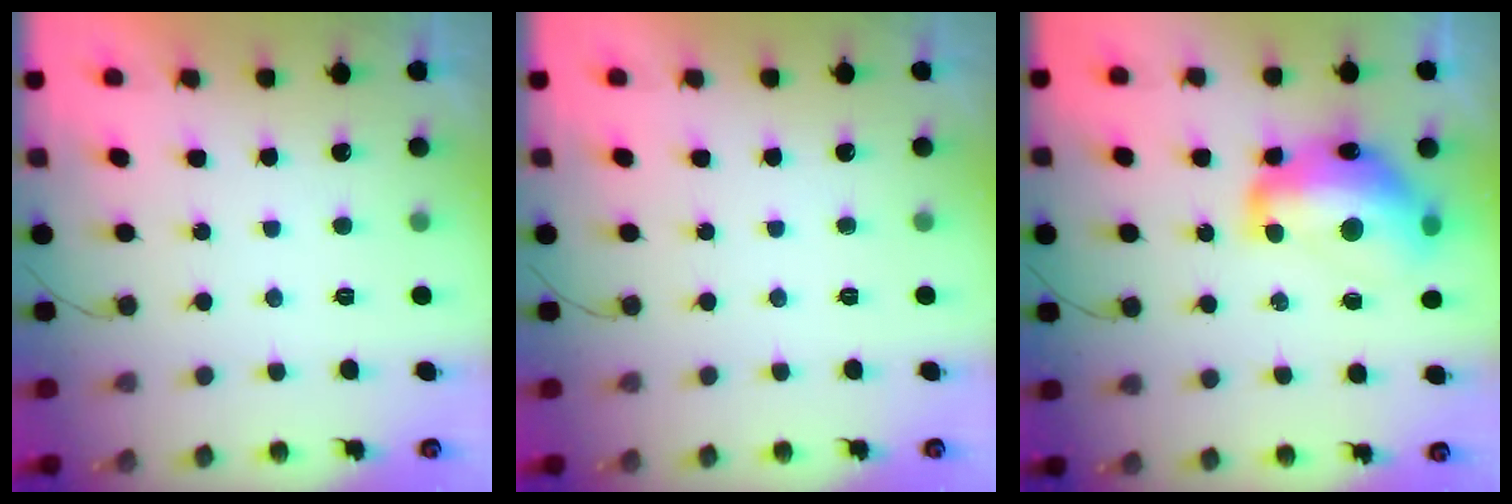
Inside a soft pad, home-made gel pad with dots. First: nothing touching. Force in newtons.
{"total": 0.0}
{"total": 17.5, "press": 17.3, "slide": 2.4}